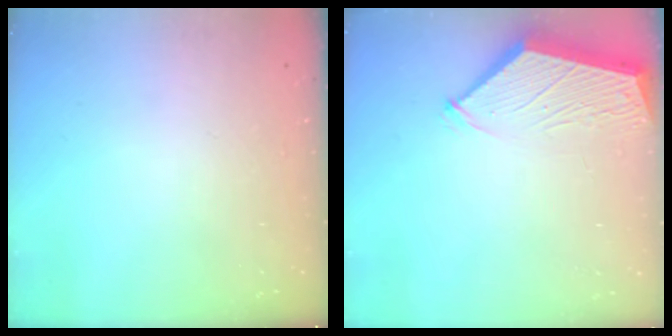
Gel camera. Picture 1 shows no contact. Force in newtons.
{"total": 2.9, "press": 2.9, "slide": 0.4}